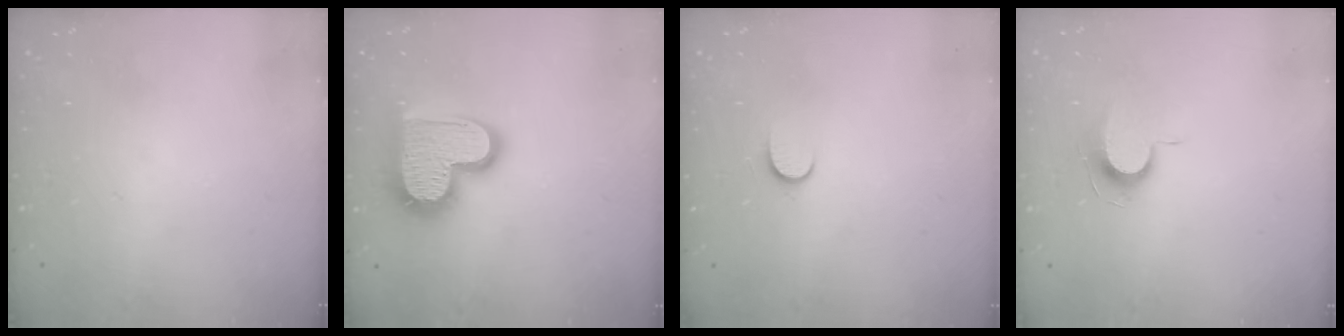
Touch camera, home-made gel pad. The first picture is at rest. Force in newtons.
{"total": 17.7, "press": 17.6, "slide": 1.3}
{"total": 5.3, "press": 5.3, "slide": 0.5}
{"total": 7.1, "press": 7.0, "slide": 0.7}